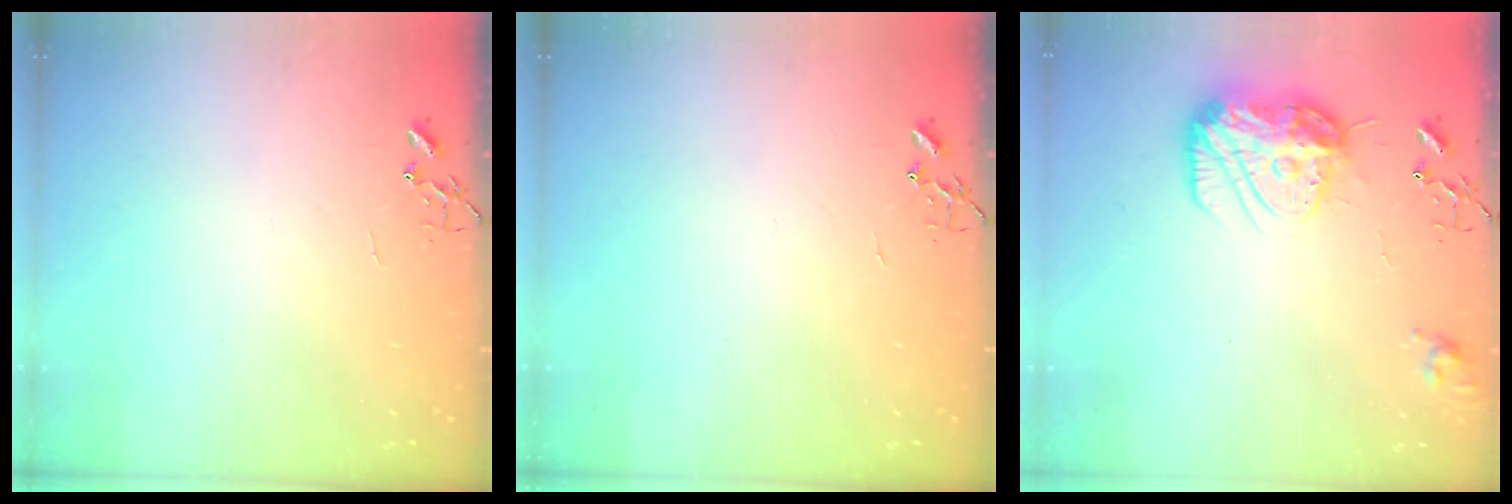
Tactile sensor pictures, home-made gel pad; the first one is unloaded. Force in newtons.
{"total": 0.0}
{"total": 15.6, "press": 15.6, "slide": 1.5}